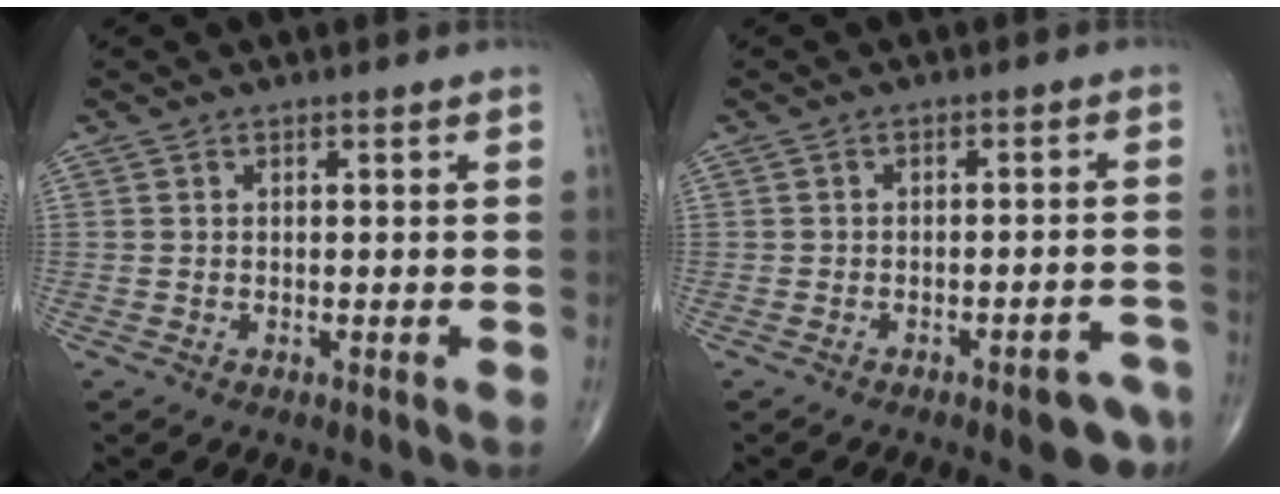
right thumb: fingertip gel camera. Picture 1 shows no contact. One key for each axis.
{"total": 5.8, "fx": -3.8, "fy": 2.0, "fz": 4.0, "tx": -0.033, "ty": 0.026, "tz": -0.042}